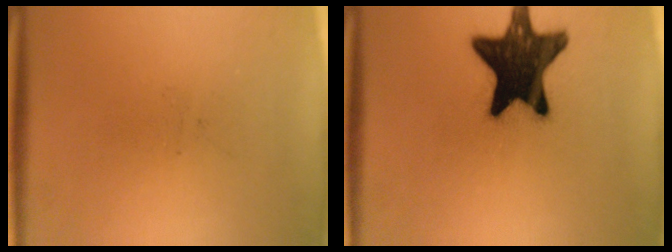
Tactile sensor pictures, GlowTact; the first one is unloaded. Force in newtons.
{"total": 18.1}